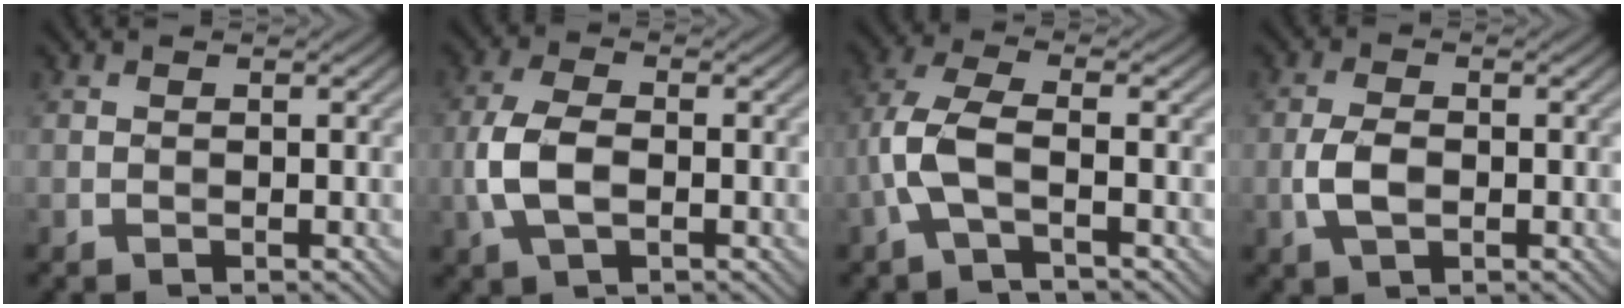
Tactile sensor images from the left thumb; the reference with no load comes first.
{"total": 5.7, "force": [-1.1, 3.0, 4.7], "torque": [-0.117, 0.000, -0.025]}
{"total": 5.8, "force": [-1.9, 1.9, 5.2], "torque": [-0.126, 0.009, -0.050]}
{"total": 3.7, "force": [-0.8, 2.0, 3.0], "torque": [-0.070, -0.002, -0.018]}